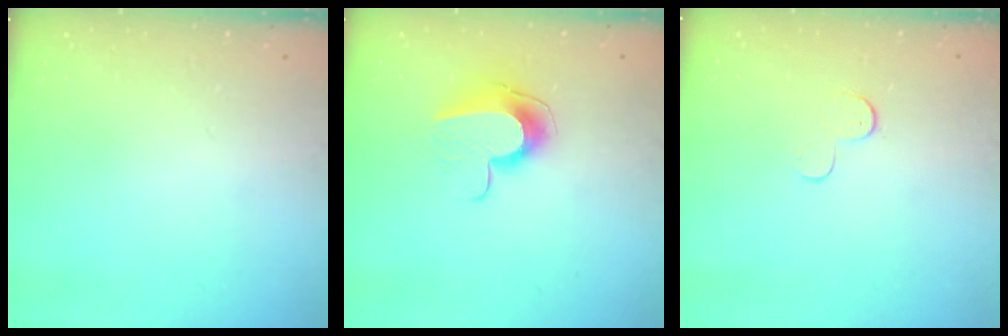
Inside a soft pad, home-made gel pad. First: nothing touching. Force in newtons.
{"total": 10.4, "press": 10.4, "slide": 0.5}
{"total": 4.8, "press": 4.8, "slide": 0.5}